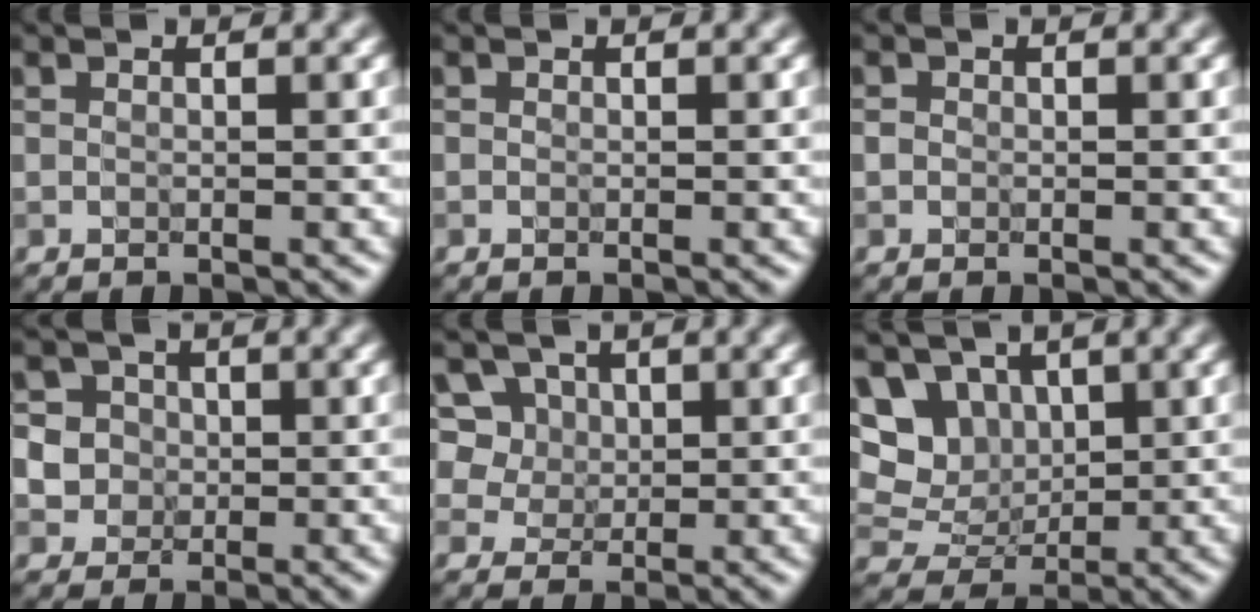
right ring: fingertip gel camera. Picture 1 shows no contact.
{"total": 0.0}
{"total": 0.5, "force": [-0.1, 0.5, 0.2], "torque": [-0.001, -0.003, -0.004]}
{"total": 7.7, "force": [1.1, 7.2, 2.6], "torque": [-0.057, 0.032, 0.002]}
{"total": 9.1, "force": [4.7, 6.8, 3.9], "torque": [-0.073, 0.018, 0.062]}
{"total": 8.9, "force": [3.3, 6.9, 4.5], "torque": [-0.083, 0.014, 0.052]}